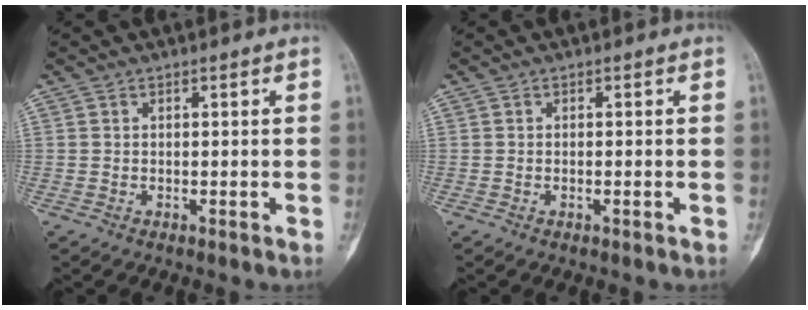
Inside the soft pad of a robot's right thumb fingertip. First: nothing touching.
{"total": 0.6, "force": [-0.2, 0.2, 0.5], "torque": [-0.014, 0.003, -0.001]}